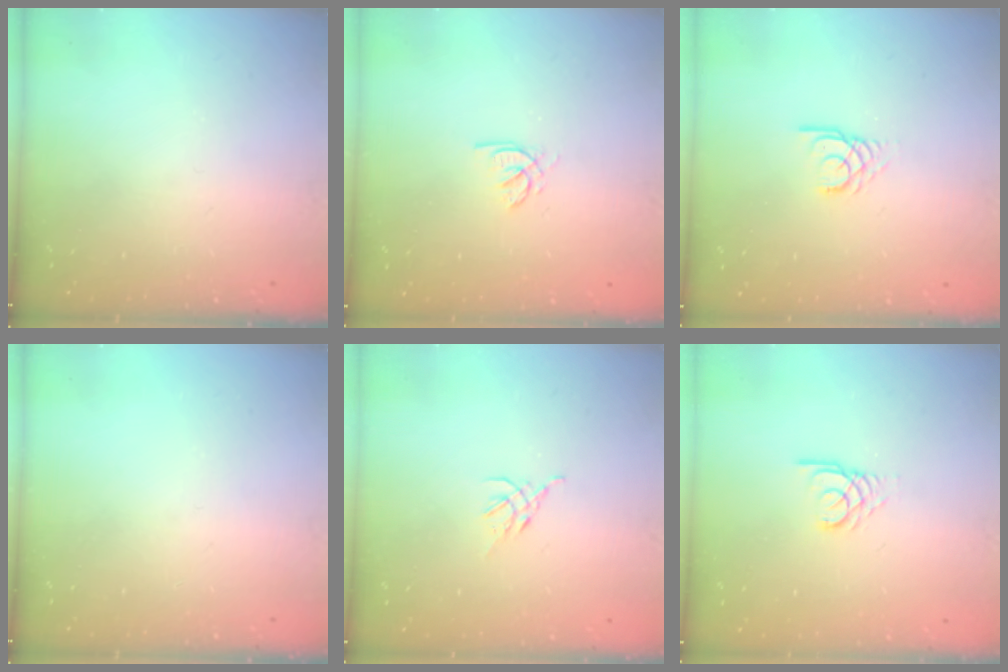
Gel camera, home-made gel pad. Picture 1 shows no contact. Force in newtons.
{"total": 1.9, "press": 1.8, "slide": 0.4}
{"total": 2.2, "press": 2.2, "slide": 0.2}
{"total": 0.0}
{"total": 2.7, "press": 2.6, "slide": 0.7}
{"total": 2.7, "press": 2.7, "slide": 0.3}